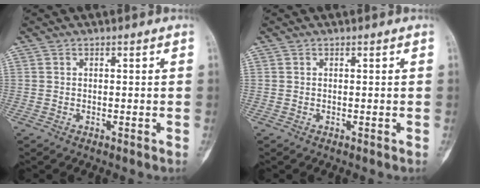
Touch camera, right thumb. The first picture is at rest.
{"total": 0.0}